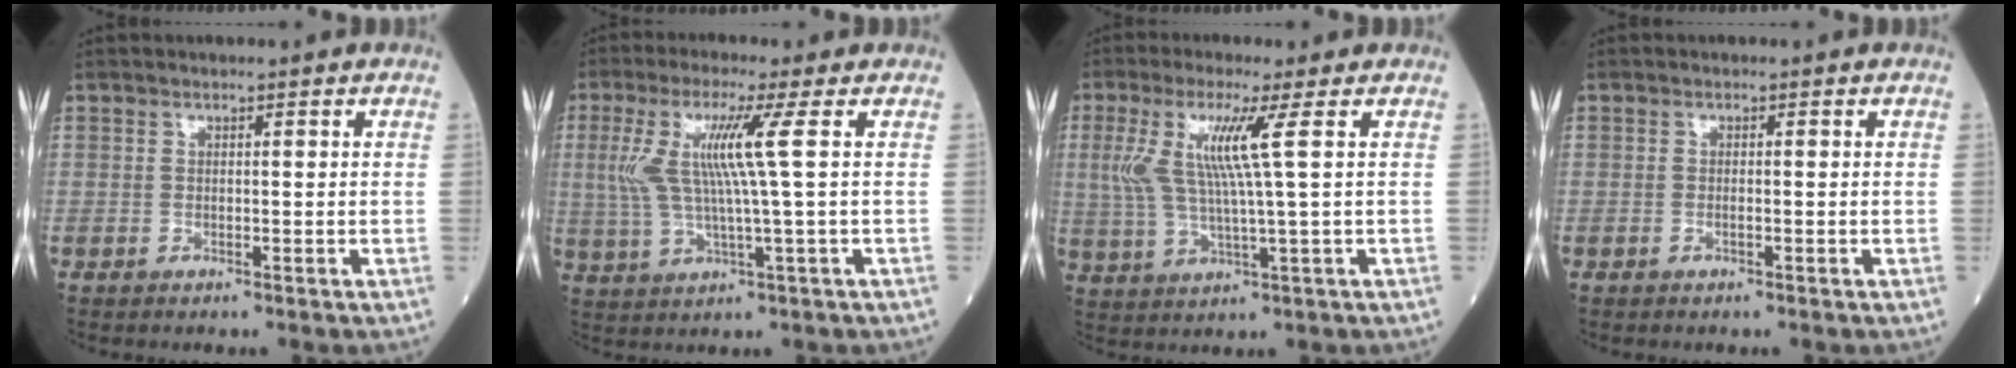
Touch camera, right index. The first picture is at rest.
{"total": 8.7, "force": [1.8, -0.9, 8.4], "torque": [-0.188, 0.006, 0.039]}
{"total": 8.2, "force": [2.1, -0.6, 7.8], "torque": [-0.177, 0.003, 0.045]}
{"total": 0.6, "force": [-0.2, 0.1, 0.5], "torque": [-0.013, -0.001, -0.003]}